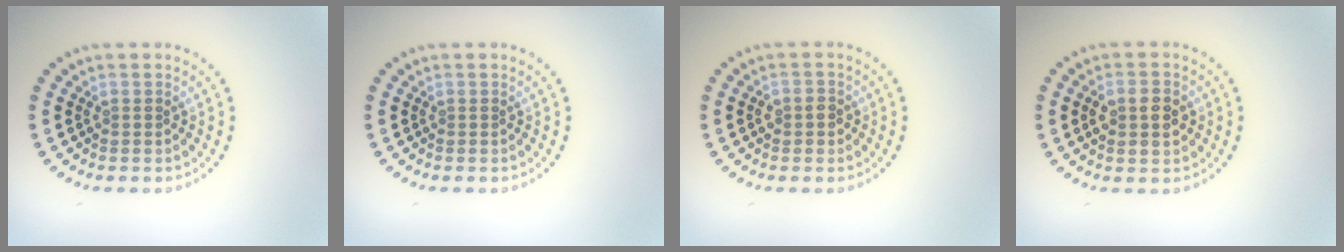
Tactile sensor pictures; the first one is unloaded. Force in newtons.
{"total": 0.0}
{"total": 1.4, "press": 1.3, "slide": 0.4}
{"total": 2.7, "press": 2.7, "slide": 0.1}